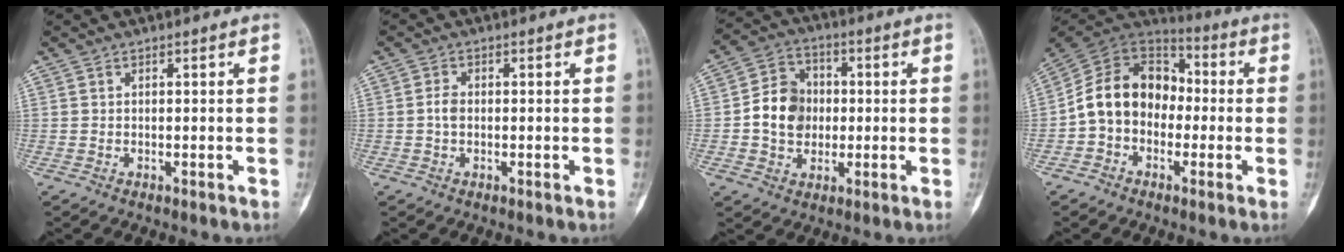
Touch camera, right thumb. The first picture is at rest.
{"total": 2.0, "force": [-0.1, 1.3, 1.6], "torque": [-0.028, 0.004, -0.006]}
{"total": 10.3, "force": [-0.4, 8.6, 5.7], "torque": [-0.070, 0.019, -0.012]}
{"total": 14.5, "force": [-1.6, 11.2, 9.0], "torque": [-0.130, 0.049, -0.043]}